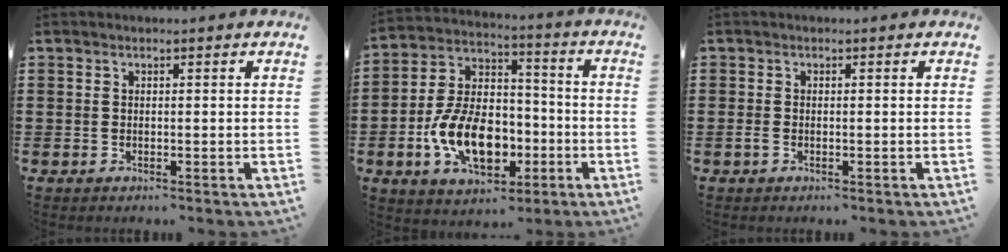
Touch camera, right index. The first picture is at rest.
{"total": 12.5, "force": [-3.9, 7.8, 8.9], "torque": [-0.183, 0.004, -0.069]}
{"total": 0.7, "force": [-0.4, 0.2, 0.5], "torque": [-0.019, -0.010, -0.008]}